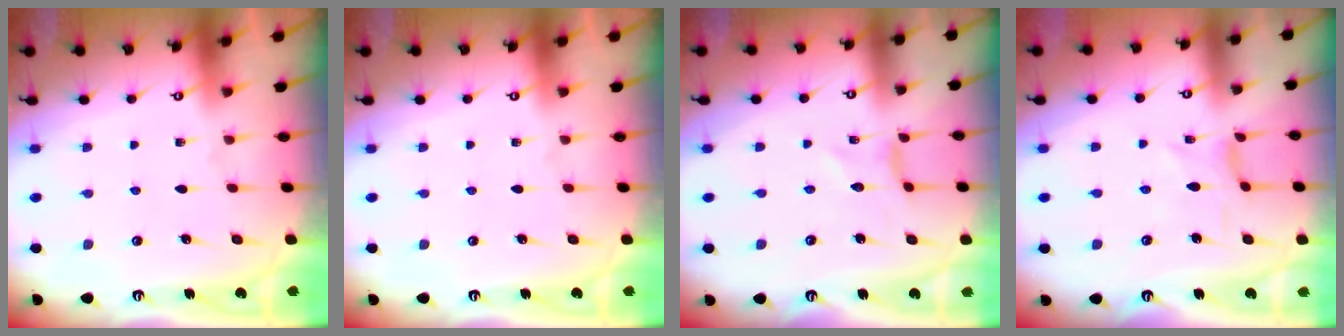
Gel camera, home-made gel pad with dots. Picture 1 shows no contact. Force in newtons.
{"total": 0.0}
{"total": 0.0}
{"total": 0.0}